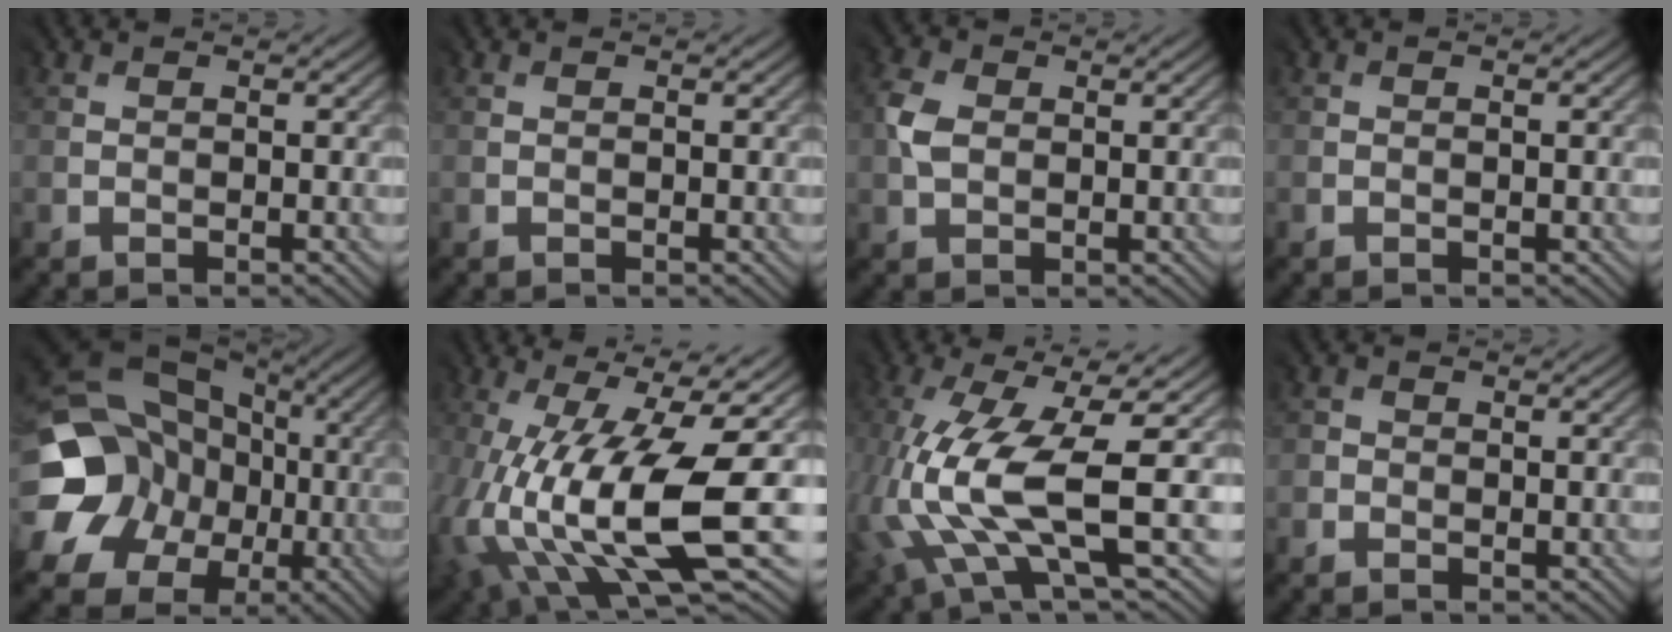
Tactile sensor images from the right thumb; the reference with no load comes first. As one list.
[{"total": 0.0}, {"total": 2.3, "force": [0.4, 2.1, 0.7], "torque": [-0.039, 0.002, 0.008]}, {"total": 0.7, "force": [-0.1, -0.1, -0.7], "torque": [0.014, 0.000, -0.002]}, {"total": 17.9, "force": [-1.1, 15.6, 8.6], "torque": [-0.194, -0.028, -0.026]}, {"total": 15.8, "force": [-4.4, 4.9, 14.4], "torque": [-0.277, -0.020, -0.074]}, {"total": 13.1, "force": [-1.7, 4.3, 12.2], "torque": [-0.304, -0.003, -0.021]}, {"total": 1.5, "force": [-0.7, 0.6, -1.2], "torque": [0.012, -0.008, -0.011]}]